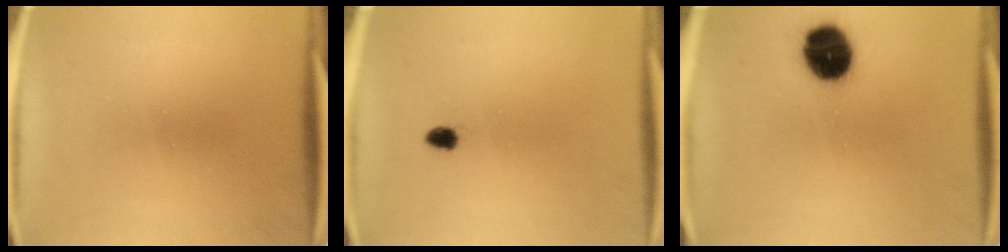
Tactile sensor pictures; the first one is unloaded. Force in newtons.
{"total": 1.4}
{"total": 12.4}